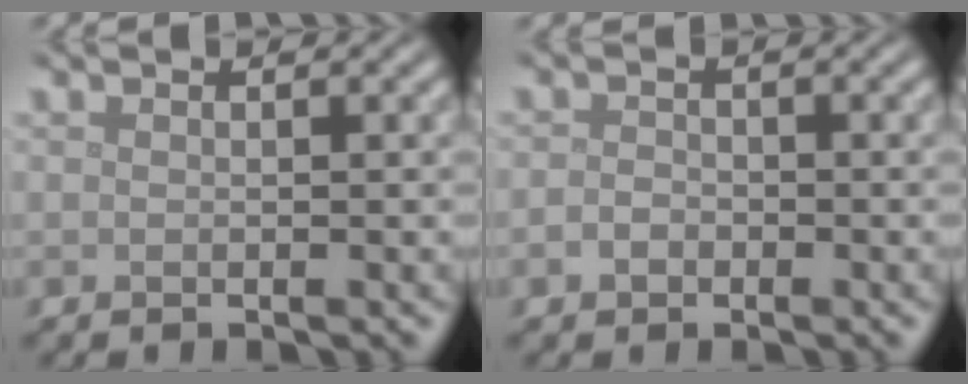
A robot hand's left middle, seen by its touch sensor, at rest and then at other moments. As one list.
[{"total": 1.3, "force": [-0.6, 1.0, 0.5], "torque": [-0.010, 0.000, -0.014]}]